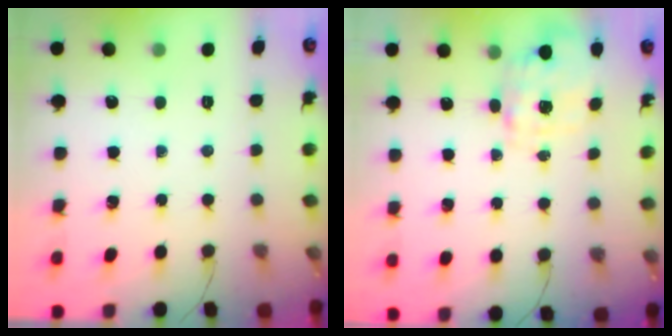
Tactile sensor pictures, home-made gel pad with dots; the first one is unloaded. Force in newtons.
{"total": 3.9, "press": 3.9, "slide": 0.8}